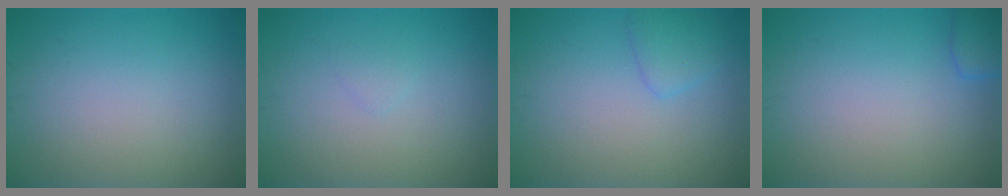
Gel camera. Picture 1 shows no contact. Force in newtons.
{"total": 0.6, "press": 0.6, "slide": 0.1}
{"total": 1.7, "press": 1.7, "slide": 0.2}
{"total": 1.9, "press": 1.9, "slide": 0.2}